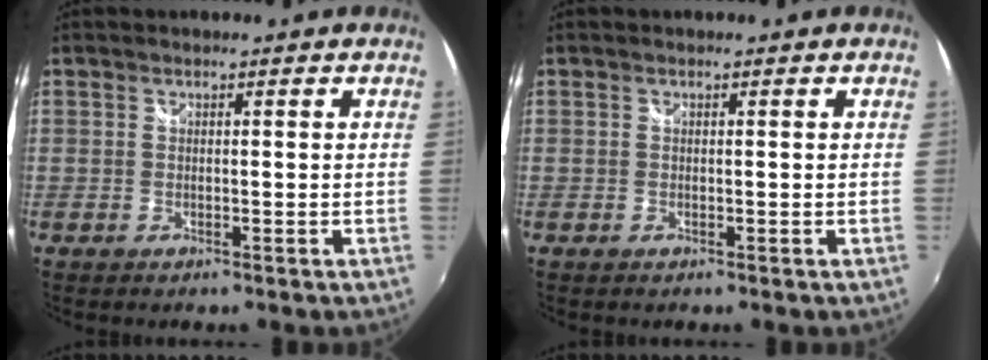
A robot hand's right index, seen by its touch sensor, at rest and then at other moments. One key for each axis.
{"total": 0.0}